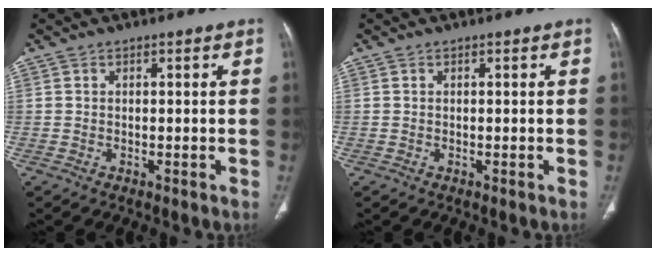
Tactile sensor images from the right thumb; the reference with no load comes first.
{"total": 0.0}